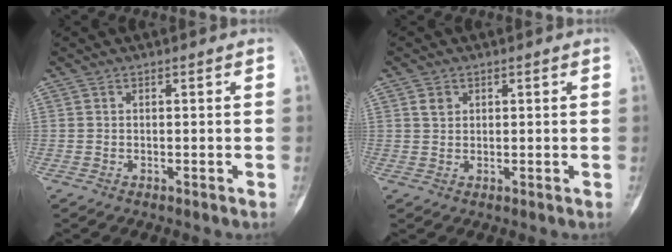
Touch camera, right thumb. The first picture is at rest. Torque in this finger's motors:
{"motor_torque": [-0.38, 0.28, -0.04, 0.10, 0.00]}